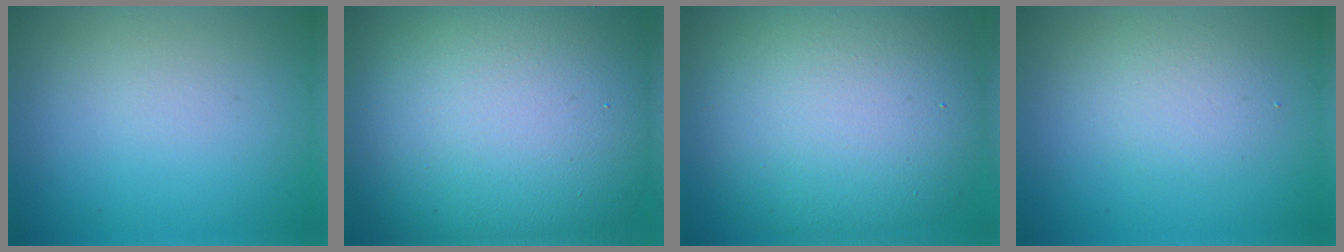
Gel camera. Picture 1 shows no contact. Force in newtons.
{"total": 19.1, "press": 19.1, "slide": 1.0}
{"total": 13.1, "press": 13.1, "slide": 0.6}
{"total": 2.2, "press": 2.2, "slide": 0.1}